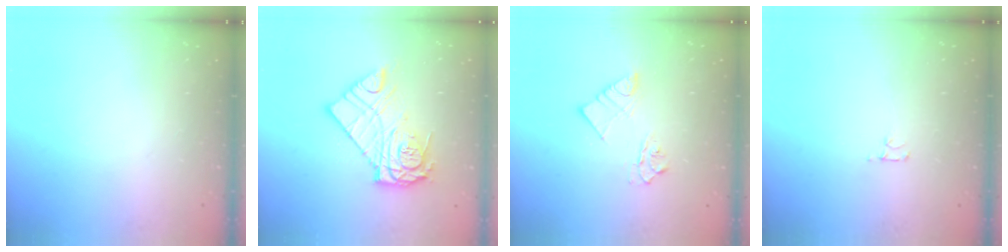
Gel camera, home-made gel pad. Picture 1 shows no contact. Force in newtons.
{"total": 12.9, "press": 12.9, "slide": 1.0}
{"total": 7.1, "press": 7.1, "slide": 0.2}
{"total": 2.7, "press": 2.7, "slide": 0.3}